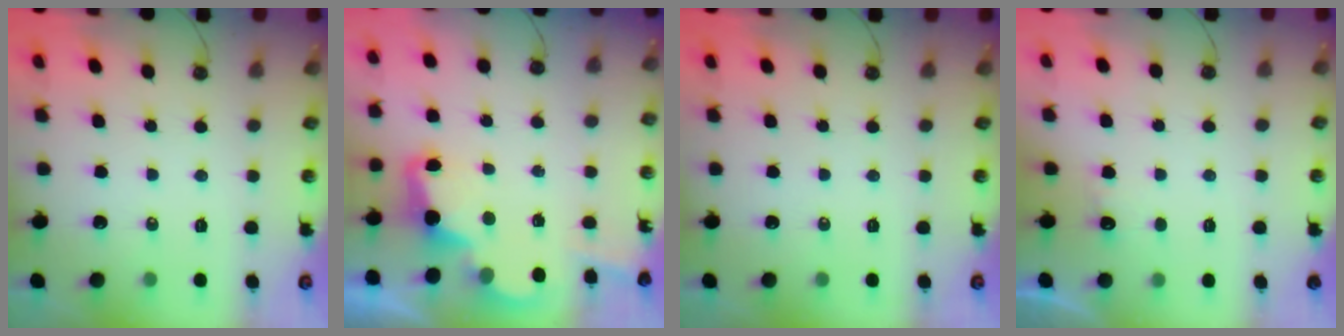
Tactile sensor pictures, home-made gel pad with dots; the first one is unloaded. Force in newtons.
{"total": 3.5, "press": 3.5, "slide": 0.6}
{"total": 0.0}
{"total": 4.1, "press": 4.0, "slide": 0.9}